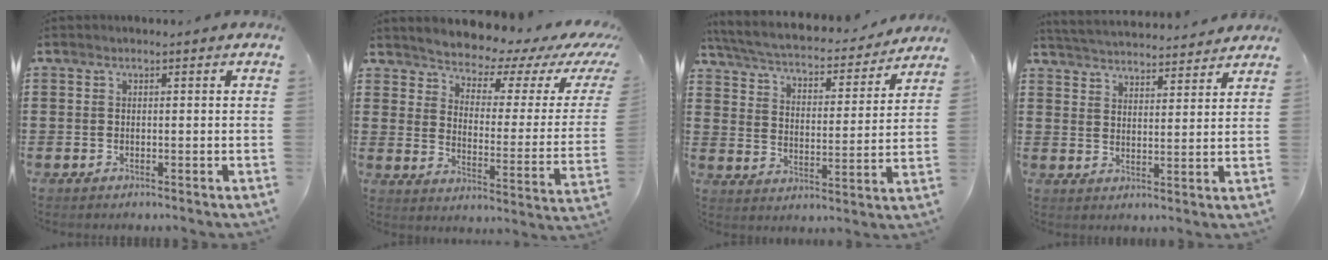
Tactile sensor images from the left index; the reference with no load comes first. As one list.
[{"total": 4.4, "force": [4.3, 0.7, 0.7], "torque": [-0.037, -0.045, 0.065]}, {"total": 4.3, "force": [4.0, 0.3, 1.5], "torque": [-0.051, -0.030, 0.060]}, {"total": 4.1, "force": [4.1, 0.0, 0.3], "torque": [-0.023, -0.026, 0.069]}]